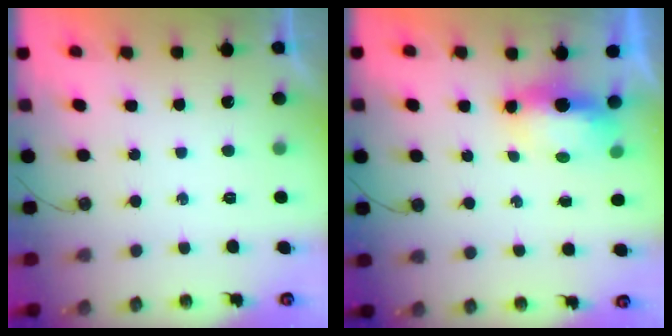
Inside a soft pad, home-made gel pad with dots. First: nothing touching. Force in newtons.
{"total": 6.5, "press": 6.5, "slide": 0.7}